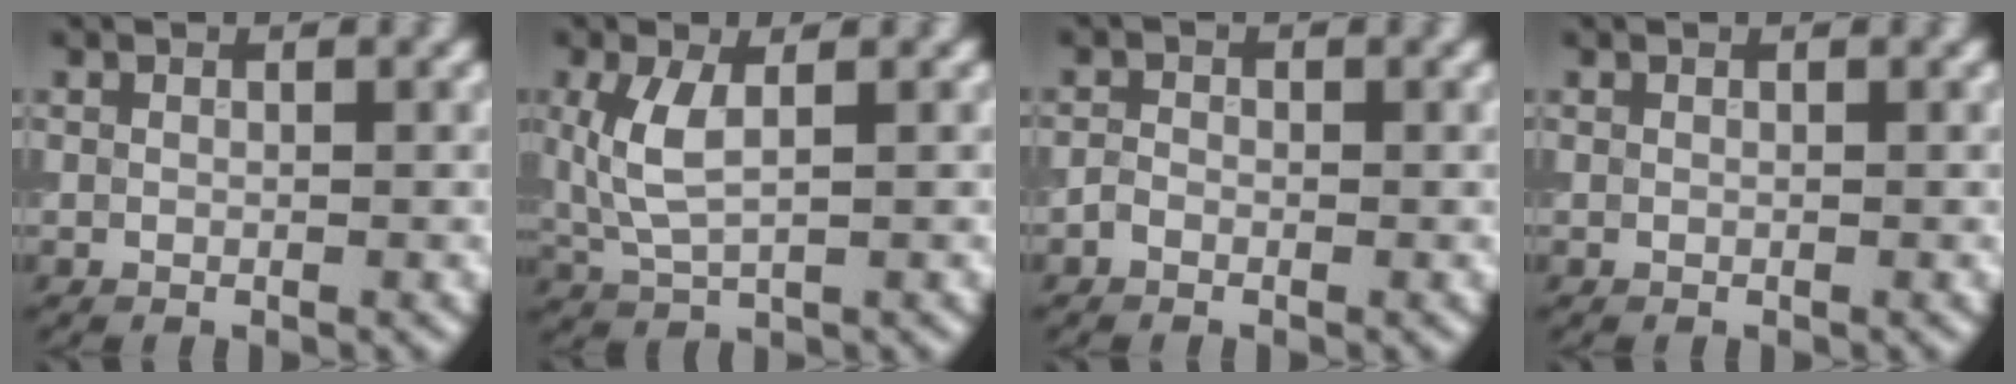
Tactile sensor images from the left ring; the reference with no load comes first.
{"total": 3.9, "force": [0.7, 1.6, 3.5], "torque": [-0.087, 0.005, 0.017]}
{"total": 0.9, "force": [-0.6, 0.5, 0.4], "torque": [-0.009, 0.004, -0.016]}
{"total": 0.0}